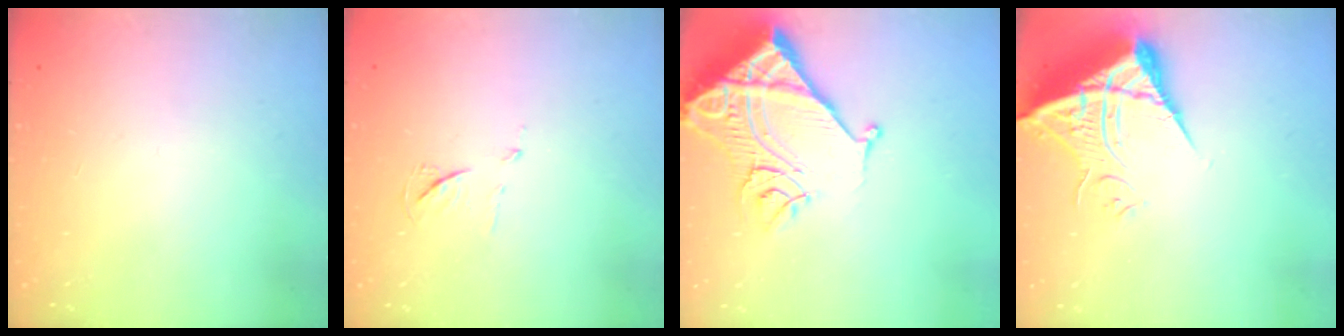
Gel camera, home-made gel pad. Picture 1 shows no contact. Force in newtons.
{"total": 5.6, "press": 5.6, "slide": 0.8}
{"total": 14.2, "press": 14.1, "slide": 1.8}
{"total": 11.0, "press": 10.9, "slide": 1.2}